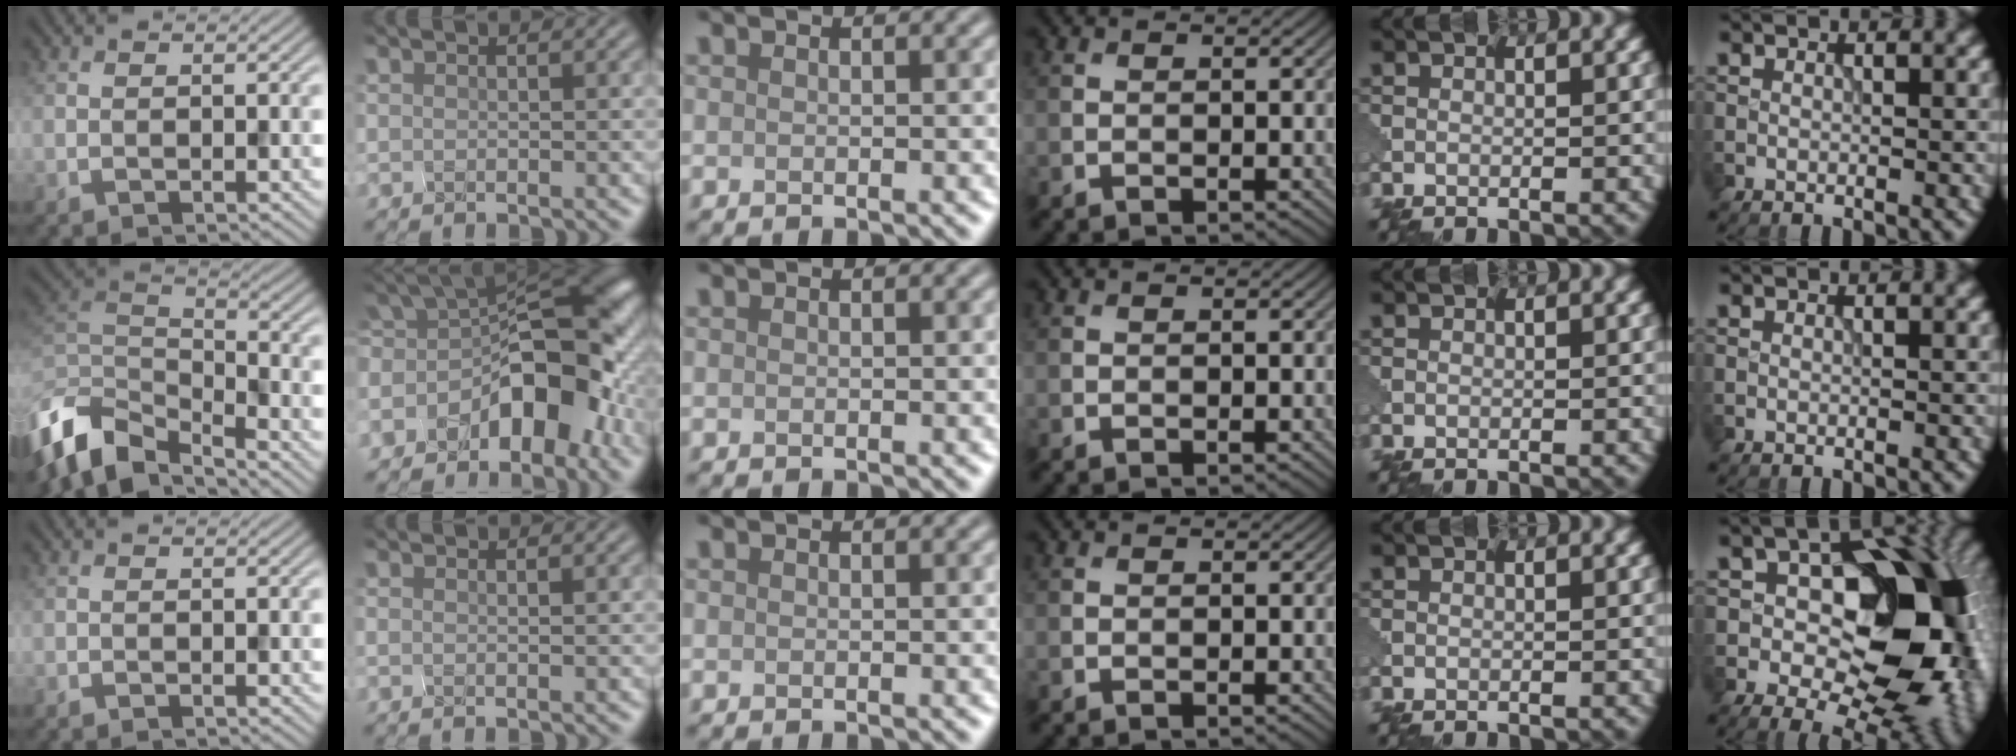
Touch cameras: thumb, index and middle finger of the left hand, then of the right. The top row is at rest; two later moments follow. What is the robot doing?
{"motion": "squeeze", "object": "hand grip exerciser"}